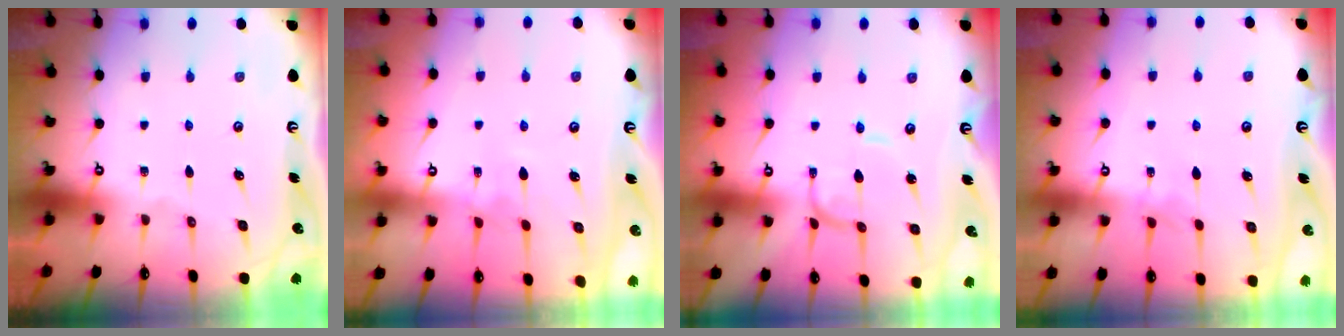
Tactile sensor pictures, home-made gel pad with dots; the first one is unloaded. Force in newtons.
{"total": 3.6, "press": 3.6, "slide": 0.2}
{"total": 1.8, "press": 1.8, "slide": 0.1}
{"total": 2.3, "press": 2.3, "slide": 0.4}